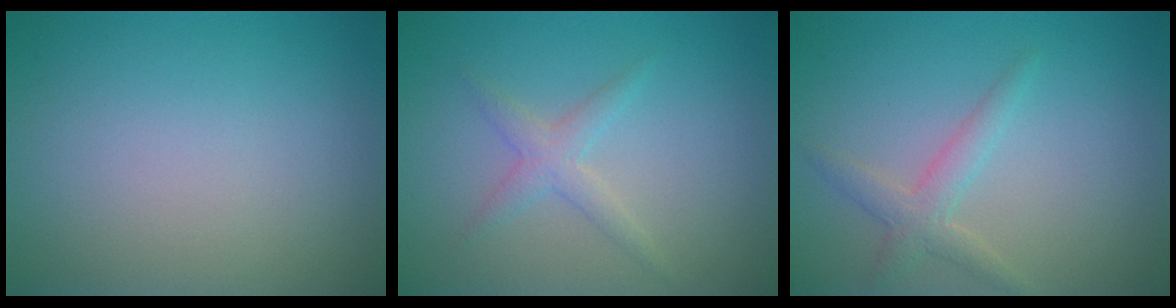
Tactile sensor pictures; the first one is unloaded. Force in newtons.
{"total": 1.8, "press": 1.8, "slide": 0.1}
{"total": 2.2, "press": 2.2, "slide": 0.1}